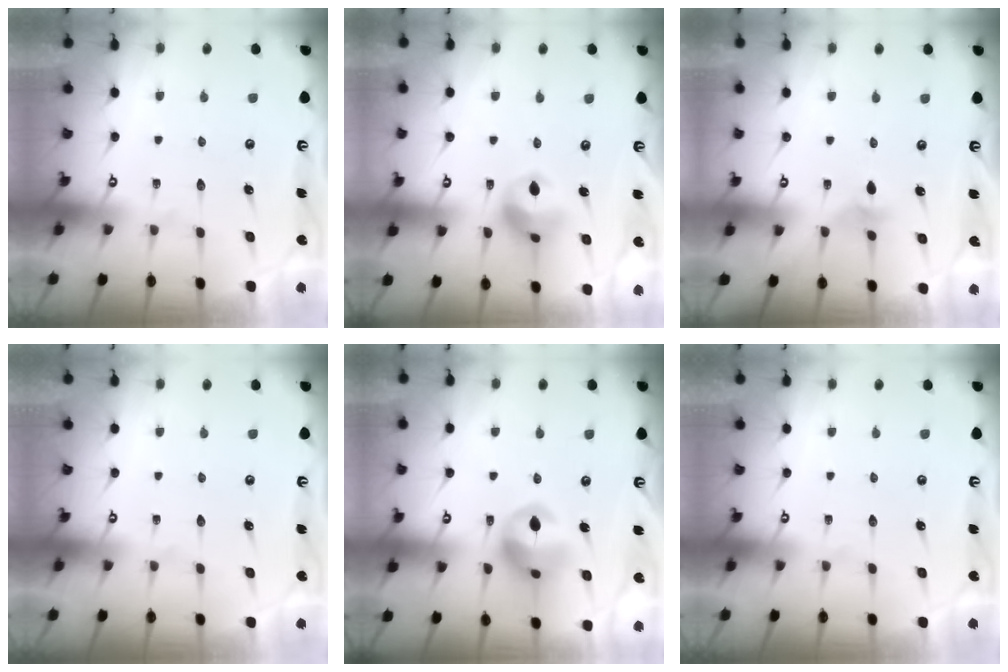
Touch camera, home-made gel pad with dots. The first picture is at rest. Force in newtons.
{"total": 10.6, "press": 10.5, "slide": 1.3}
{"total": 3.8, "press": 3.7, "slide": 0.8}
{"total": 0.0}
{"total": 12.8, "press": 12.7, "slide": 1.3}
{"total": 0.0}